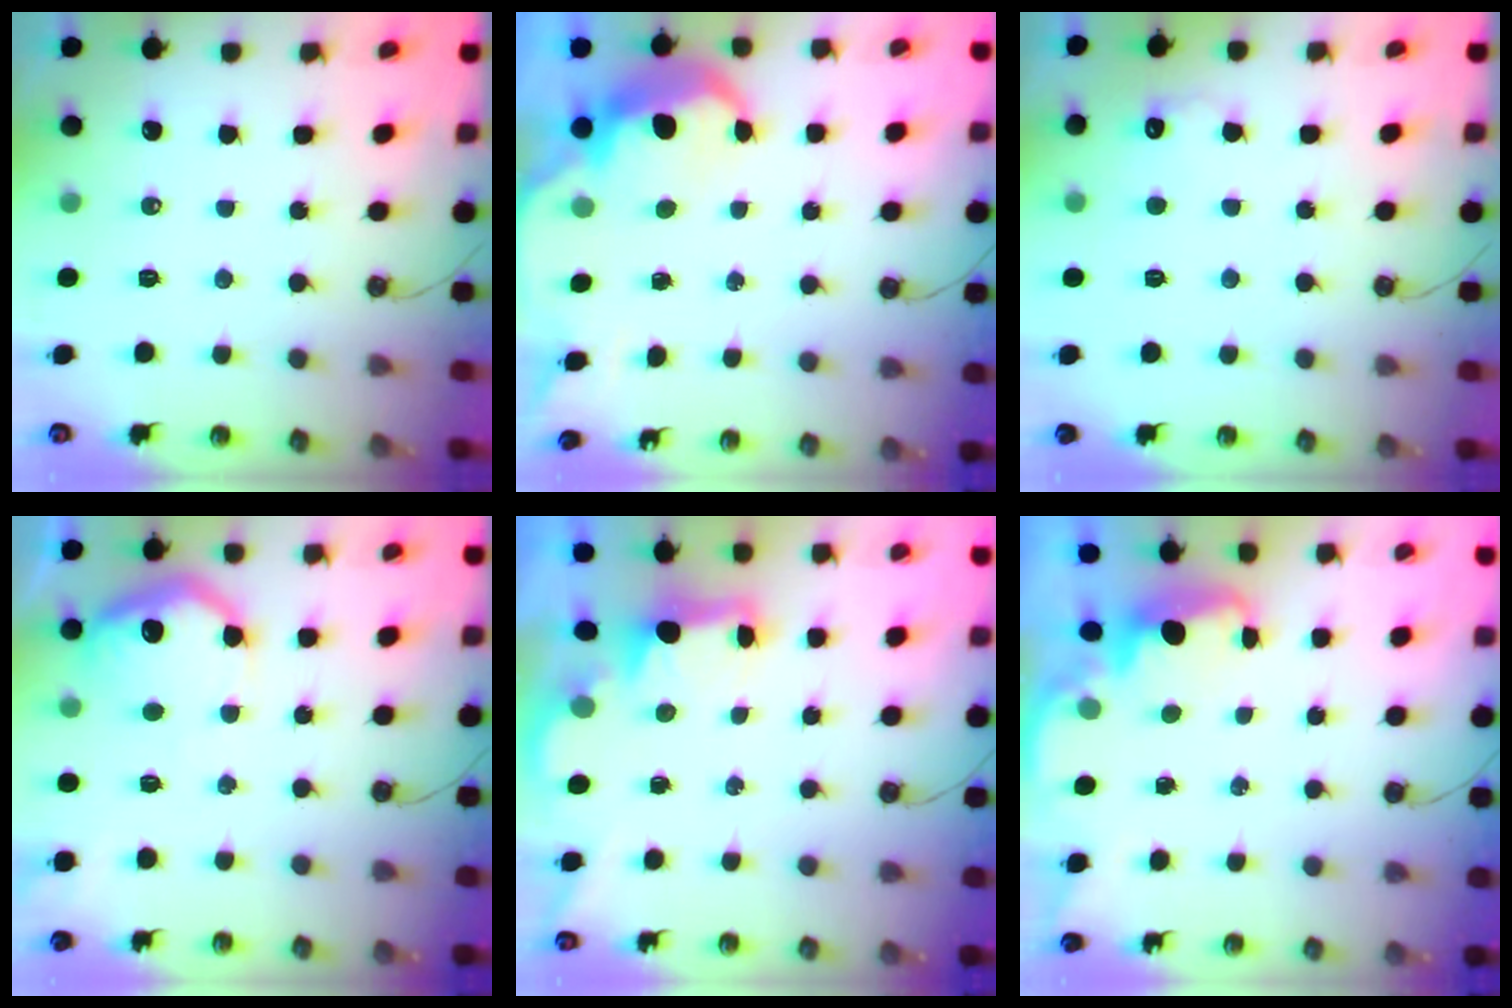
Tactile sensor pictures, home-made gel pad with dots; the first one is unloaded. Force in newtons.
{"total": 5.9, "press": 5.9, "slide": 0.4}
{"total": 6.4, "press": 6.3, "slide": 1.1}
{"total": 13.1, "press": 13.0, "slide": 1.2}
{"total": 2.3, "press": 2.2, "slide": 0.7}
{"total": 1.9, "press": 1.7, "slide": 0.8}